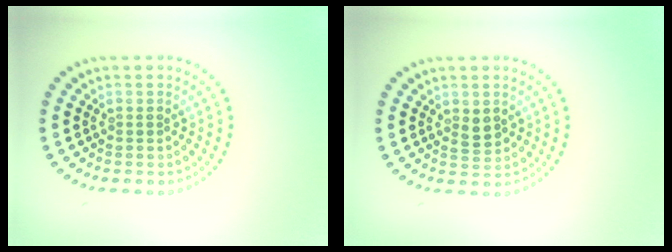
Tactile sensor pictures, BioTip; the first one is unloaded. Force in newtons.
{"total": 1.7, "press": 1.6, "slide": 0.5}